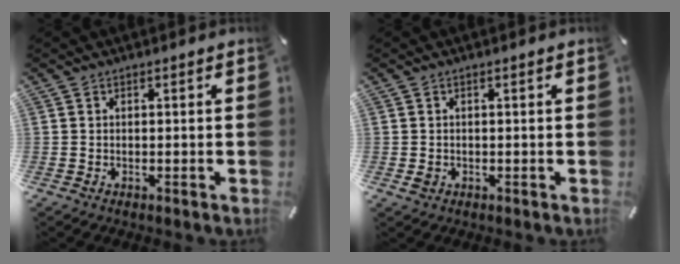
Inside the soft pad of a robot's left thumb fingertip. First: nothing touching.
{"total": 1.0, "force": [0.1, 0.9, 0.5], "torque": [-0.010, 0.003, 0.000]}